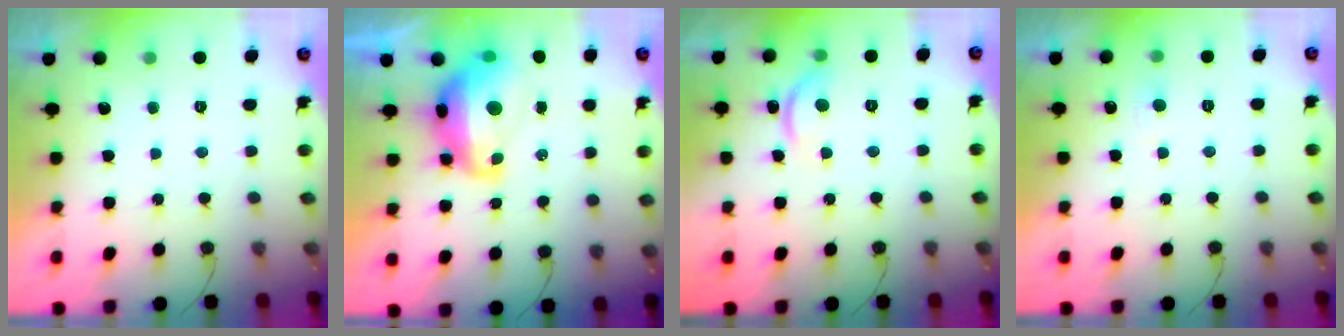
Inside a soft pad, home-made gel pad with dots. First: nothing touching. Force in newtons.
{"total": 14.6, "press": 14.5, "slide": 1.6}
{"total": 10.8, "press": 10.8, "slide": 0.8}
{"total": 4.0, "press": 3.9, "slide": 0.5}